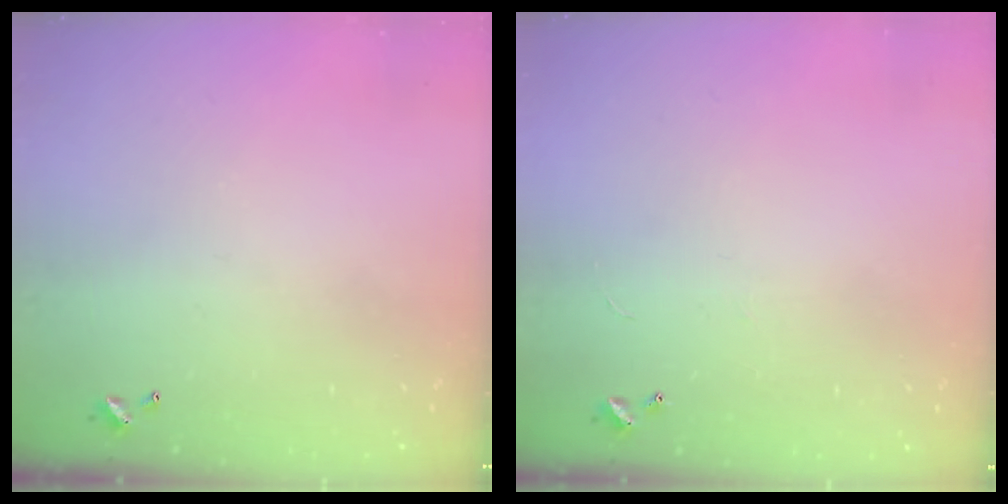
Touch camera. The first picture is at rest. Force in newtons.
{"total": 2.3, "press": 2.3, "slide": 0.4}